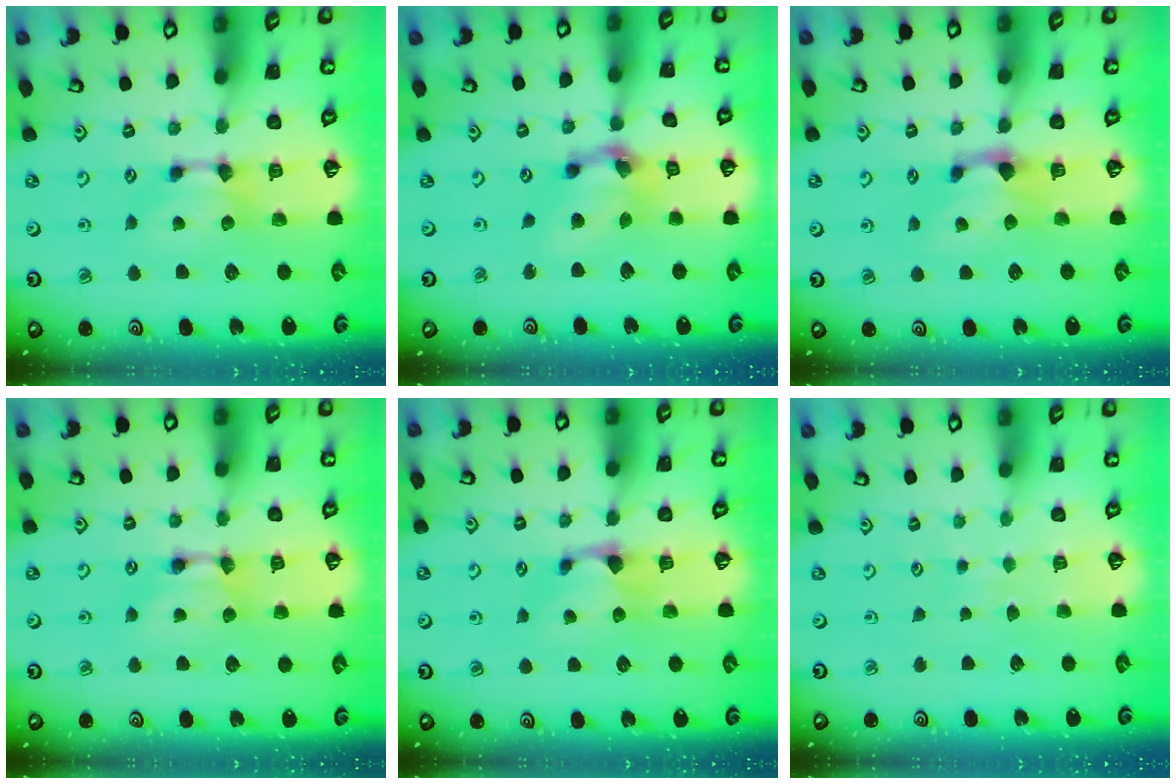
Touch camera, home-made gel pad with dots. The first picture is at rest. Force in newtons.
{"total": 6.9, "press": 6.6, "slide": 2.2}
{"total": 1.3, "press": 0.4, "slide": 1.2}
{"total": 1.8, "press": 1.8, "slide": 0.1}
{"total": 1.2, "press": 0.7, "slide": 1.0}
{"total": 4.1, "press": 4.1, "slide": 0.3}